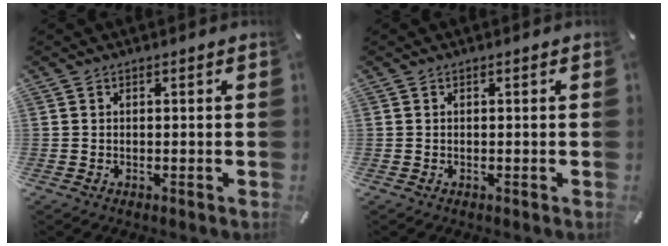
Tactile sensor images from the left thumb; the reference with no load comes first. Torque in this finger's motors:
{"motor_torque": [0.00, 0.00, 0.00, 0.00, 0.00]}